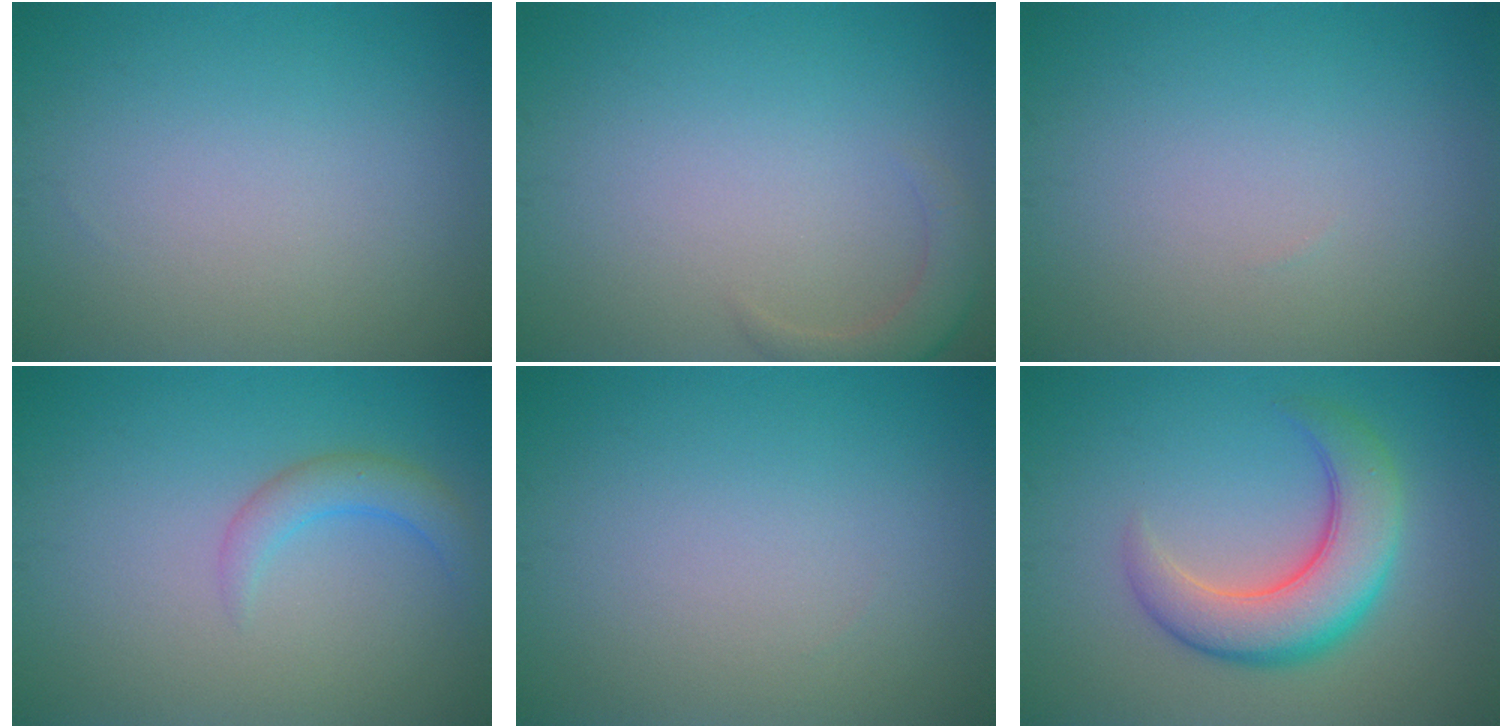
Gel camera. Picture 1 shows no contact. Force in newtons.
{"total": 2.3, "press": 2.3, "slide": 0.4}
{"total": 0.0}
{"total": 2.3, "press": 2.3, "slide": 0.2}
{"total": 0.0}
{"total": 6.6, "press": 6.5, "slide": 0.5}